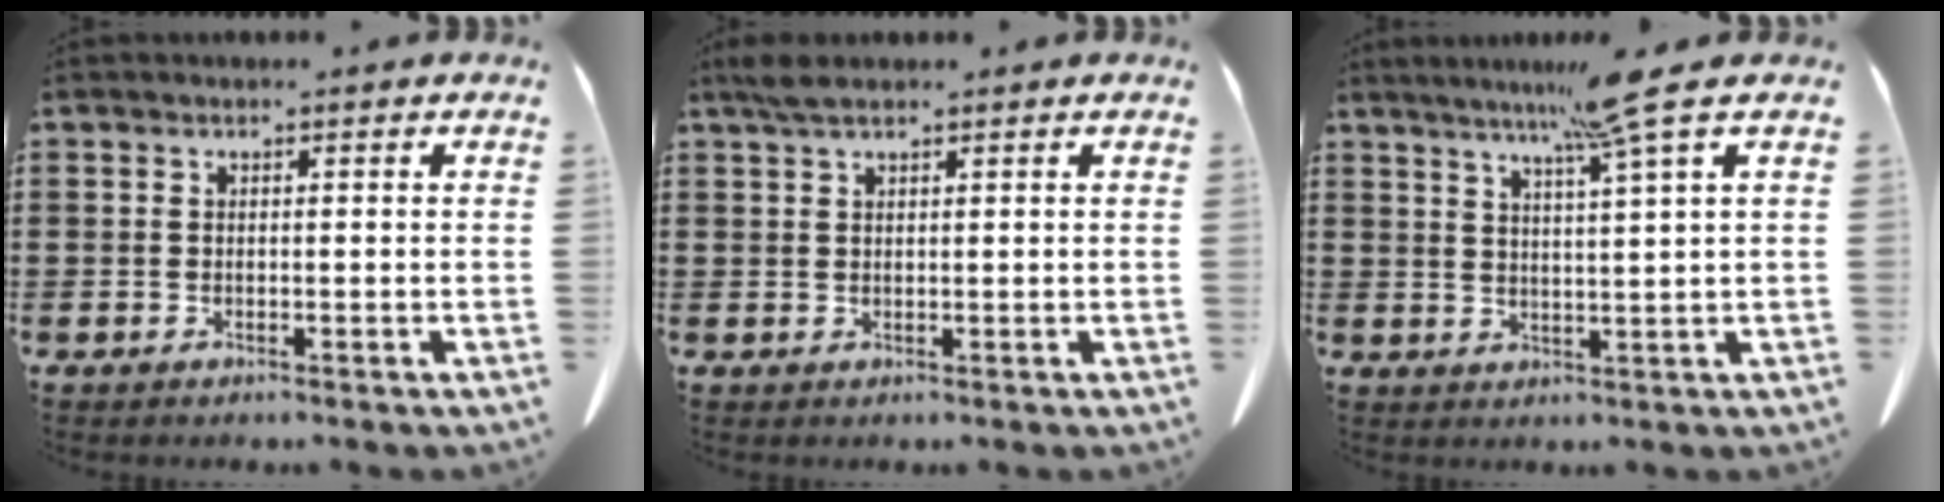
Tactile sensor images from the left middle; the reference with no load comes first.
{"total": 2.3, "force": [1.7, 0.4, 1.5], "torque": [-0.033, 0.002, 0.032]}
{"total": 7.6, "force": [5.3, -1.1, 5.3], "torque": [-0.108, -0.010, 0.089]}